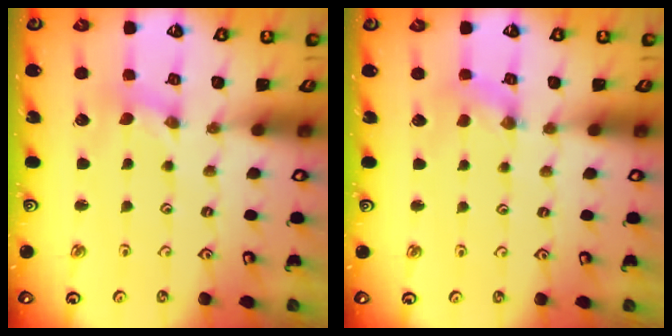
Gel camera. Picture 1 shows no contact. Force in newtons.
{"total": 1.4, "press": 1.4, "slide": 0.2}